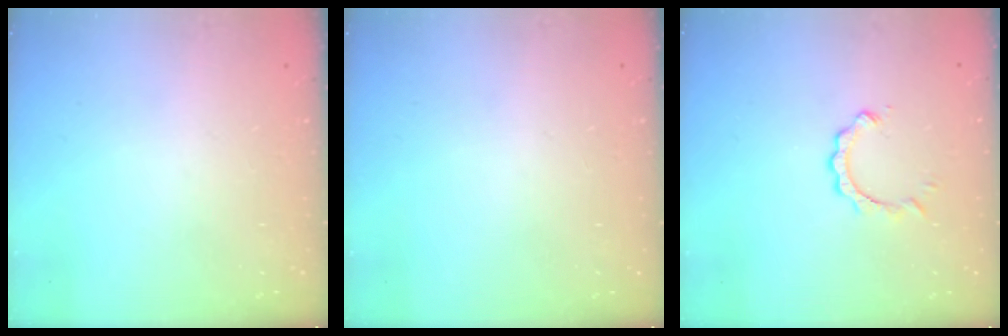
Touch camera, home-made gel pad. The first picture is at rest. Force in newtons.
{"total": 0.0}
{"total": 2.9, "press": 2.8, "slide": 0.3}